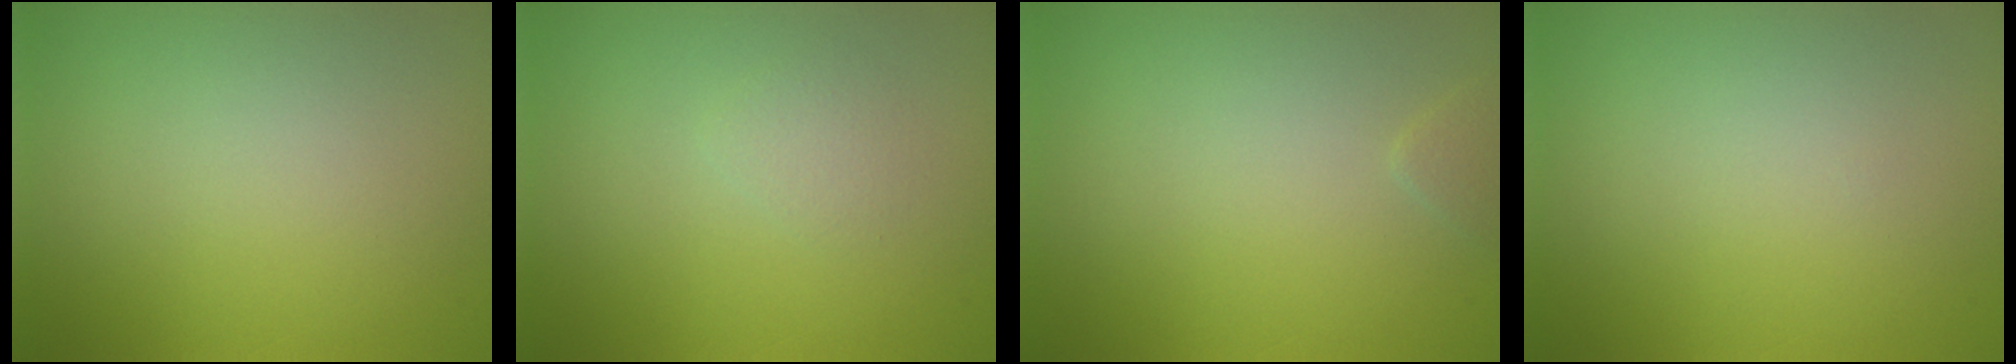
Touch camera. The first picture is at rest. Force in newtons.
{"total": 0.9, "press": 0.9, "slide": 0.1}
{"total": 0.7, "press": 0.7, "slide": 0.1}
{"total": 0.0}